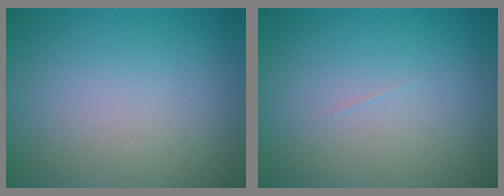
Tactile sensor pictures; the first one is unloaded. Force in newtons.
{"total": 0.0}